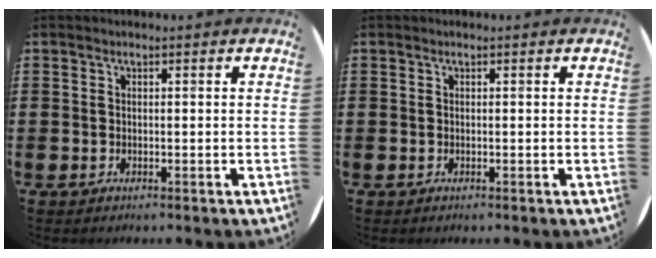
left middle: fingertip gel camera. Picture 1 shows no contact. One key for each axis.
{"total": 0.0}